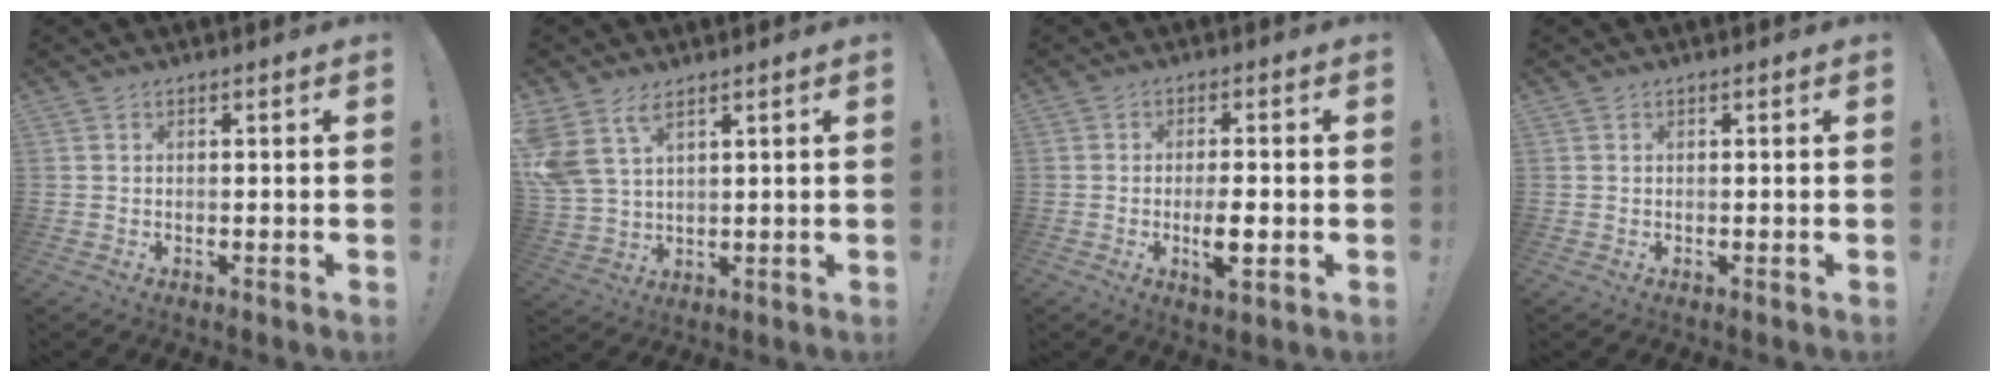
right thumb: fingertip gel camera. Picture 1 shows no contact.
{"total": 8.2, "force": [5.3, 4.0, 4.8], "torque": [-0.106, -0.022, 0.102]}
{"total": 6.6, "force": [-1.8, 1.5, 6.2], "torque": [-0.110, -0.003, -0.030]}
{"total": 0.0}